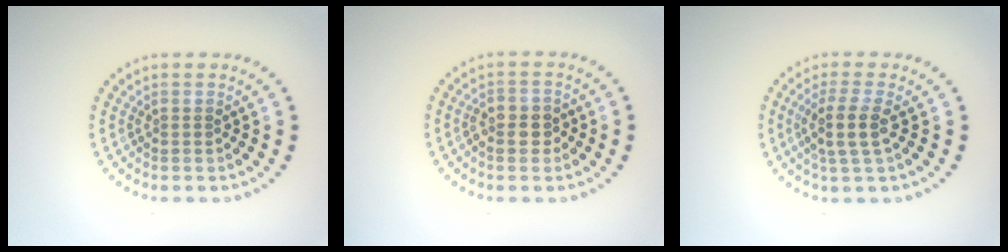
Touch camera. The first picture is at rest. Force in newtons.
{"total": 2.1, "press": 2.0, "slide": 0.6}
{"total": 2.8, "press": 2.3, "slide": 1.6}